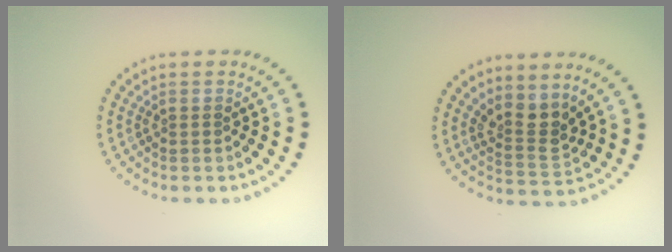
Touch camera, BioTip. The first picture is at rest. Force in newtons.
{"total": 2.8, "press": 2.1, "slide": 1.9}